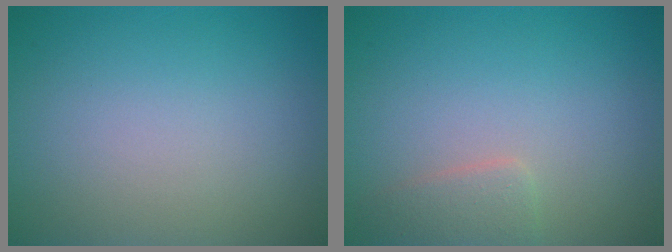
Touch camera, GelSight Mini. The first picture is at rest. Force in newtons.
{"total": 1.8, "press": 1.8, "slide": 0.2}